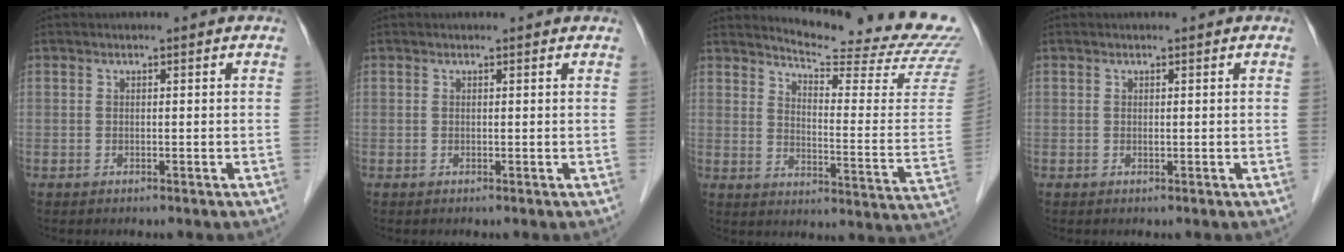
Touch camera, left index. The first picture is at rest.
{"total": 1.7, "force": [1.6, 0.2, 0.2], "torque": [-0.012, 0.004, 0.013]}
{"total": 19.8, "force": [19.0, -0.4, 5.6], "torque": [-0.090, -0.129, 0.225]}
{"total": 0.6, "force": [0.5, 0.0, 0.4], "torque": [-0.009, 0.002, 0.008]}